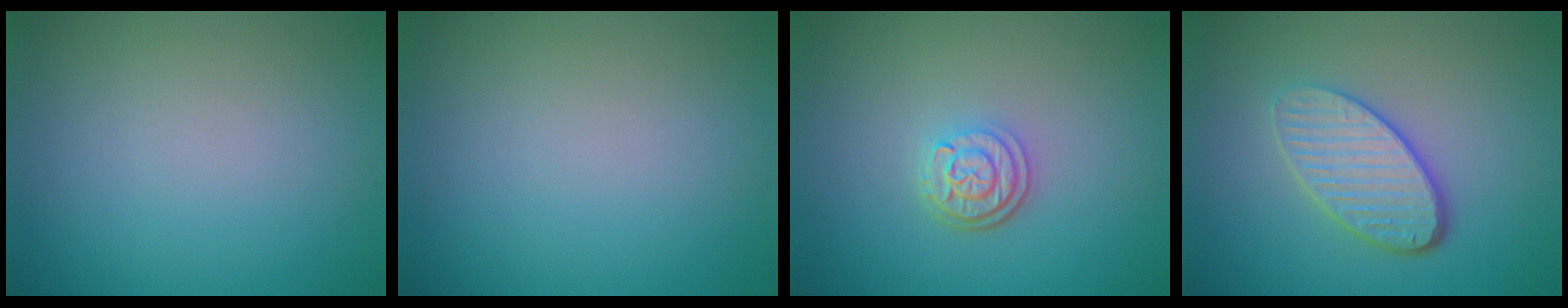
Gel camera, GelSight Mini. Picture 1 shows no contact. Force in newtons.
{"total": 0.0}
{"total": 3.0, "press": 2.5, "slide": 1.6}
{"total": 4.7, "press": 3.5, "slide": 3.1}